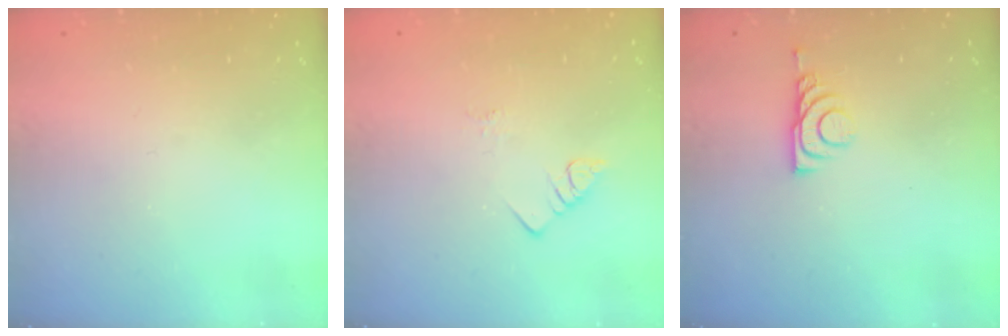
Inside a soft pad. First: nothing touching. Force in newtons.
{"total": 2.8, "press": 2.8, "slide": 0.4}
{"total": 6.0, "press": 5.9, "slide": 0.8}